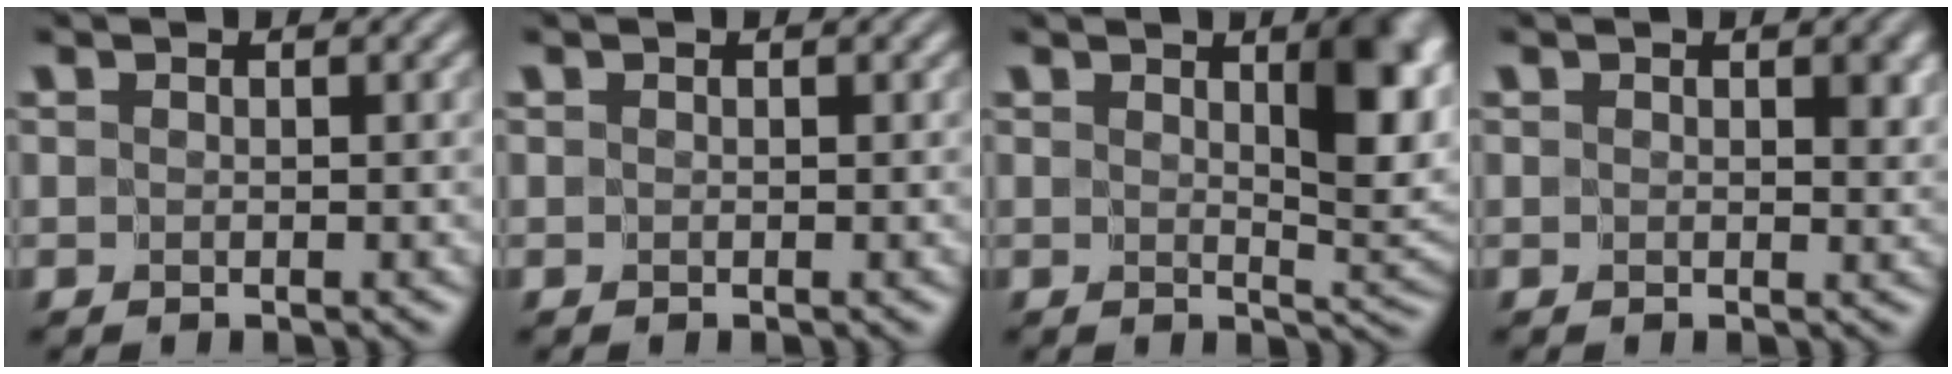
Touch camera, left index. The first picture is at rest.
{"total": 0.0}
{"total": 5.8, "force": [2.0, 1.8, 5.1], "torque": [-0.061, -0.007, 0.038]}
{"total": 2.0, "force": [0.5, 1.1, 1.6], "torque": [-0.015, -0.003, 0.008]}